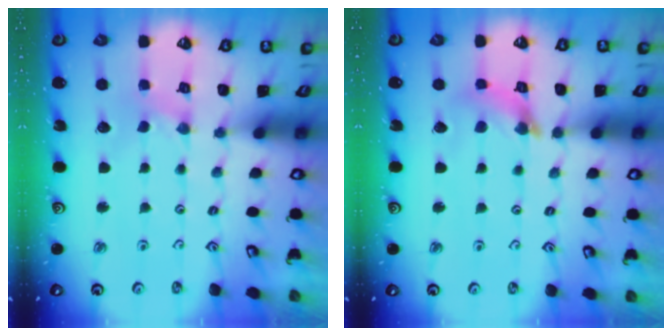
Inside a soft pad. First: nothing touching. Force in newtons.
{"total": 6.3, "press": 6.3, "slide": 0.7}